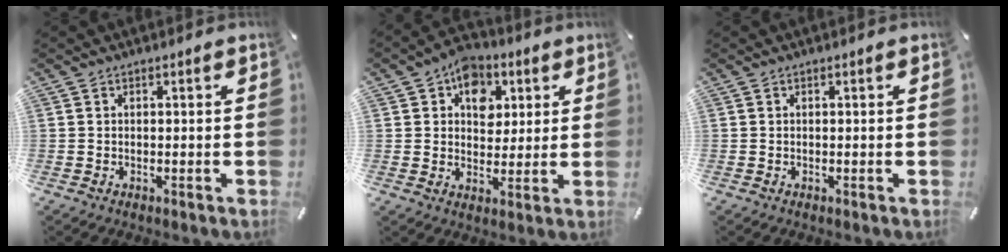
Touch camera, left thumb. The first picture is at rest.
{"total": 9.2, "force": [3.3, 7.3, 4.5], "torque": [-0.051, -0.007, 0.055]}
{"total": 0.0}